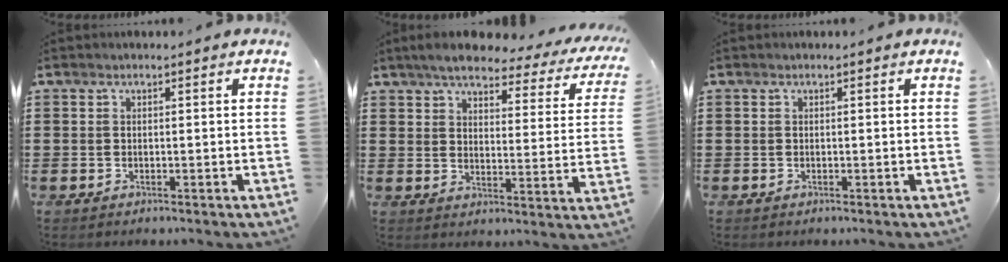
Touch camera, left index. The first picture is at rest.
{"total": 5.7, "force": [5.0, 1.0, 2.5], "torque": [-0.065, -0.028, 0.081]}
{"total": 0.0}